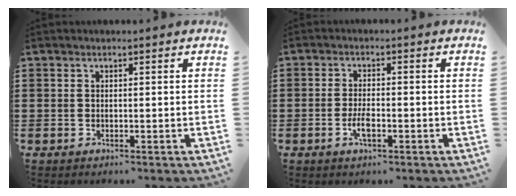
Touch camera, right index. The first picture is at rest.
{"total": 3.2, "force": [-1.2, 1.0, 2.8], "torque": [-0.056, -0.001, -0.024]}